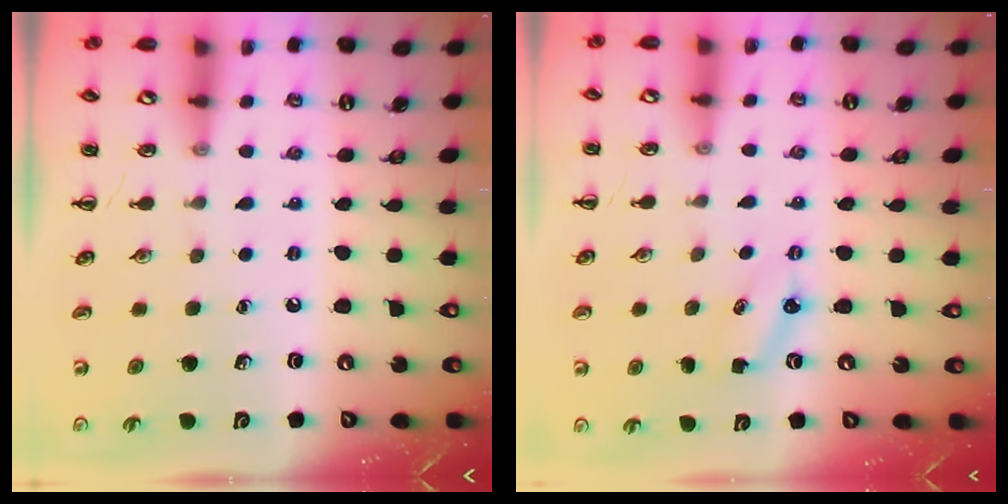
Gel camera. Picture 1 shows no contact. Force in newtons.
{"total": 2.9, "press": 2.8, "slide": 0.7}